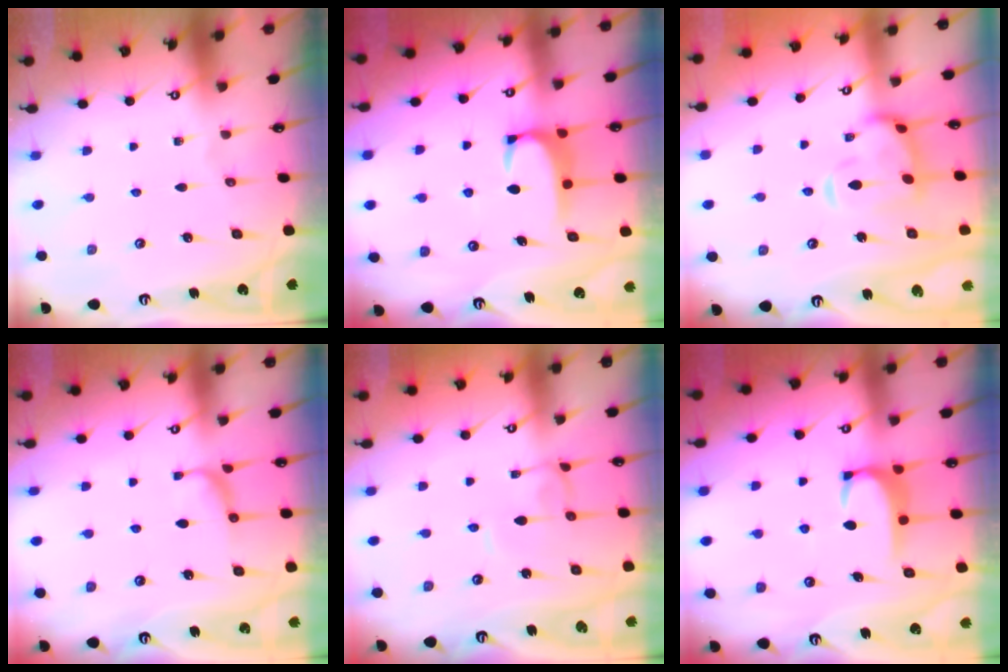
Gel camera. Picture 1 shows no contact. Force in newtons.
{"total": 2.3, "press": 2.3, "slide": 0.3}
{"total": 5.0, "press": 4.8, "slide": 1.1}
{"total": 0.0}
{"total": 2.2, "press": 2.2, "slide": 0.2}
{"total": 2.0, "press": 1.9, "slide": 0.6}